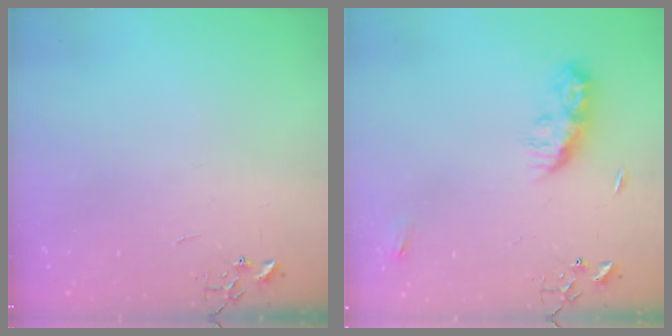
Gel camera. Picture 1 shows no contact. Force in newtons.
{"total": 8.7, "press": 8.7, "slide": 0.4}